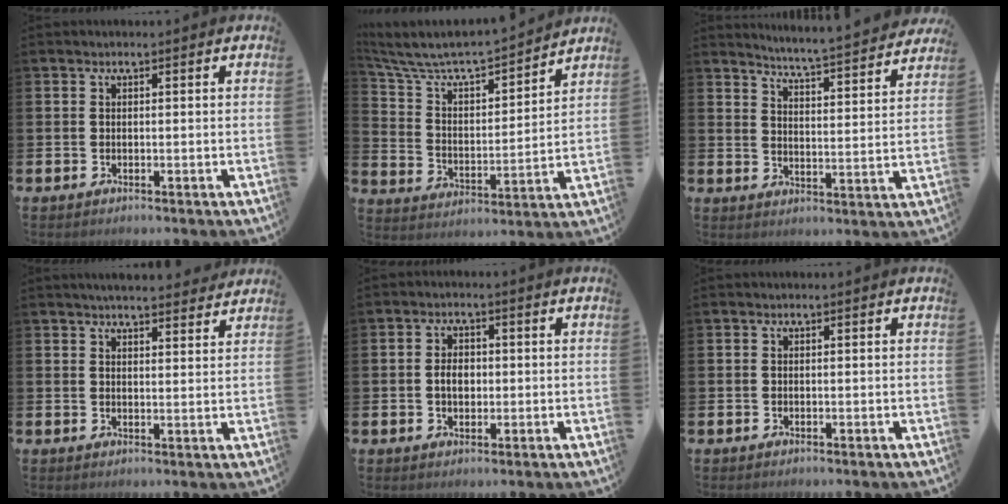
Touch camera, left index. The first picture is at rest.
{"total": 7.8, "force": [7.3, 1.5, 2.3], "torque": [-0.082, -0.056, 0.121]}
{"total": 5.5, "force": [5.3, -0.5, 1.0], "torque": [-0.036, -0.051, 0.088]}
{"total": 4.4, "force": [4.3, 0.4, 0.8], "torque": [-0.016, -0.021, 0.076]}
{"total": 2.9, "force": [-0.1, 2.1, 2.0], "torque": [-0.021, 0.001, -0.009]}
{"total": 0.0}